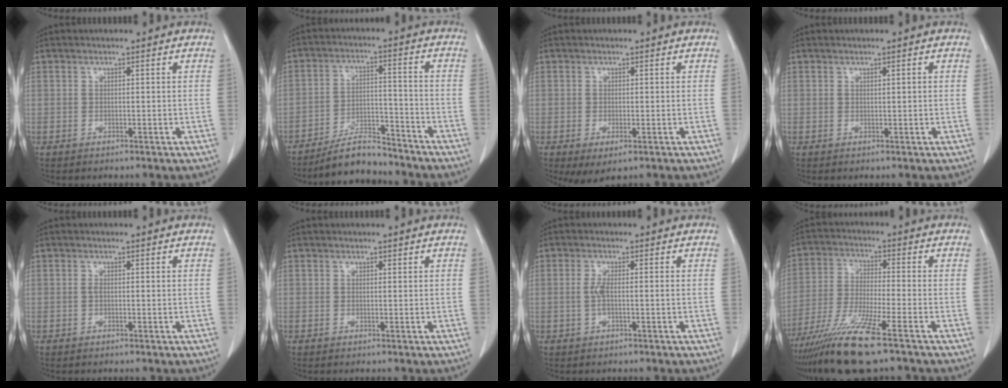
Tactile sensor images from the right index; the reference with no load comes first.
{"total": 7.9, "force": [-7.3, 1.7, 2.3], "torque": [-0.040, 0.004, -0.126]}
{"total": 3.1, "force": [-1.4, 1.1, 2.5], "torque": [-0.036, -0.008, -0.014]}
{"total": 0.6, "force": [0.3, 0.0, 0.6], "torque": [-0.011, 0.000, 0.005]}
{"total": 0.5, "force": [0.0, 0.2, 0.5], "torque": [-0.011, 0.000, -0.001]}
{"total": 0.0}
{"total": 2.2, "force": [-0.3, 0.2, 2.2], "torque": [-0.049, 0.000, -0.007]}
{"total": 11.1, "force": [-7.8, -0.7, 7.9], "torque": [-0.158, -0.034, -0.146]}